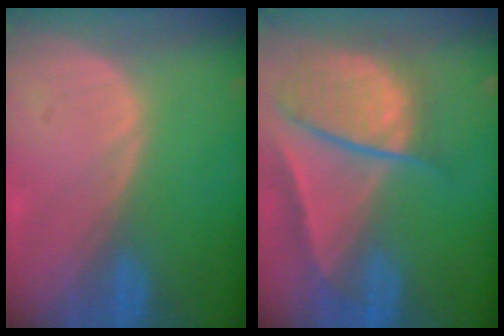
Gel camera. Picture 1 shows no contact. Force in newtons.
{"total": 10.1, "press": 8.3, "slide": 5.7}